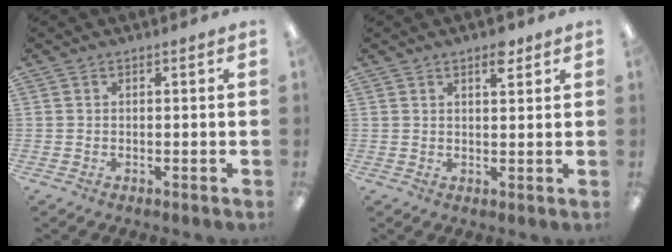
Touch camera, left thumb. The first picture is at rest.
{"total": 3.9, "force": [2.7, 1.5, 2.4], "torque": [-0.021, -0.012, 0.041]}